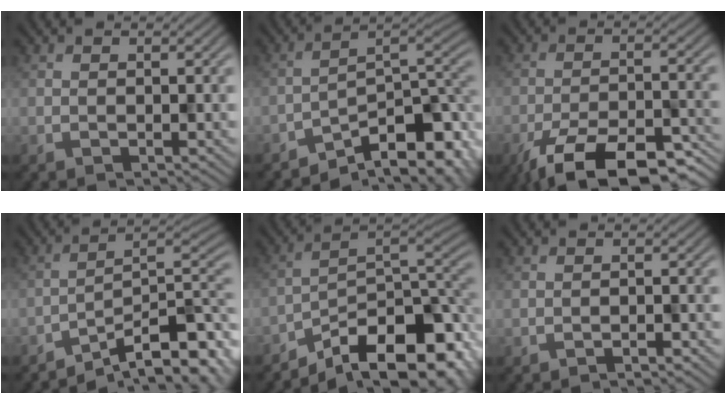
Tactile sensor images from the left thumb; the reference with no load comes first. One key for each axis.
{"total": 11.0, "fx": -6.9, "fy": 4.1, "fz": 7.6, "tx": -0.105, "ty": -0.012, "tz": -0.115}
{"total": 12.4, "fx": -8.9, "fy": 3.9, "fz": 7.8, "tx": -0.132, "ty": -0.012, "tz": -0.146}
{"total": 12.6, "fx": -8.6, "fy": 3.1, "fz": 8.7, "tx": -0.129, "ty": -0.003, "tz": -0.137}
{"total": 13.7, "fx": -8.8, "fy": 5.0, "fz": 9.3, "tx": -0.149, "ty": -0.012, "tz": -0.144}
{"total": 1.1, "fx": -1.0, "fy": 0.1, "fz": 0.5, "tx": -0.003, "ty": 0.002, "tz": -0.018}